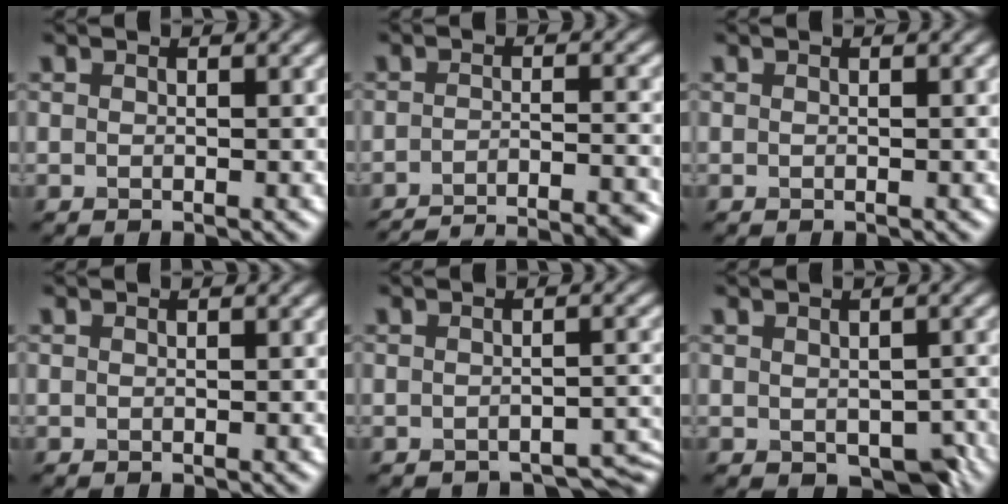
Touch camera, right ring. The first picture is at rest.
{"total": 11.9, "force": [-10.6, 3.0, 4.4], "torque": [-0.035, -0.002, -0.122]}
{"total": 0.0}
{"total": 0.0}
{"total": 2.3, "force": [-2.2, 0.5, 0.7], "torque": [-0.003, -0.002, -0.025]}
{"total": 3.6, "force": [-1.1, 2.2, 2.7], "torque": [-0.039, -0.013, -0.007]}